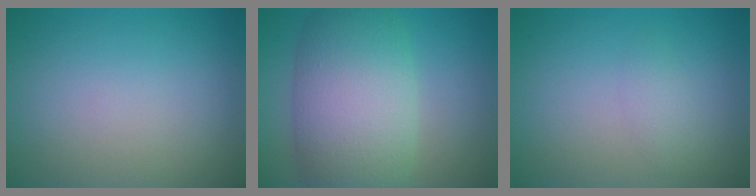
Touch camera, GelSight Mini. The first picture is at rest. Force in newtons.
{"total": 9.5, "press": 9.5, "slide": 0.3}
{"total": 1.1, "press": 1.1, "slide": 0.1}